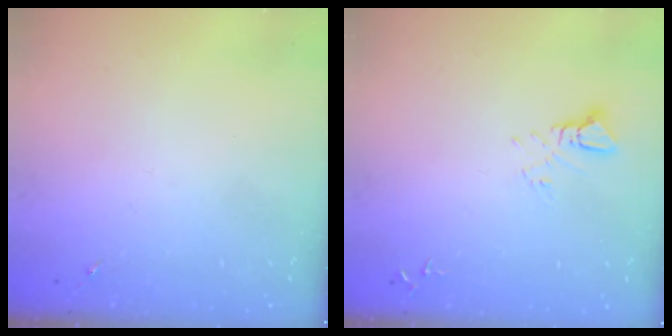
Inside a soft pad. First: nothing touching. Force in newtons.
{"total": 3.3, "press": 3.3, "slide": 0.2}